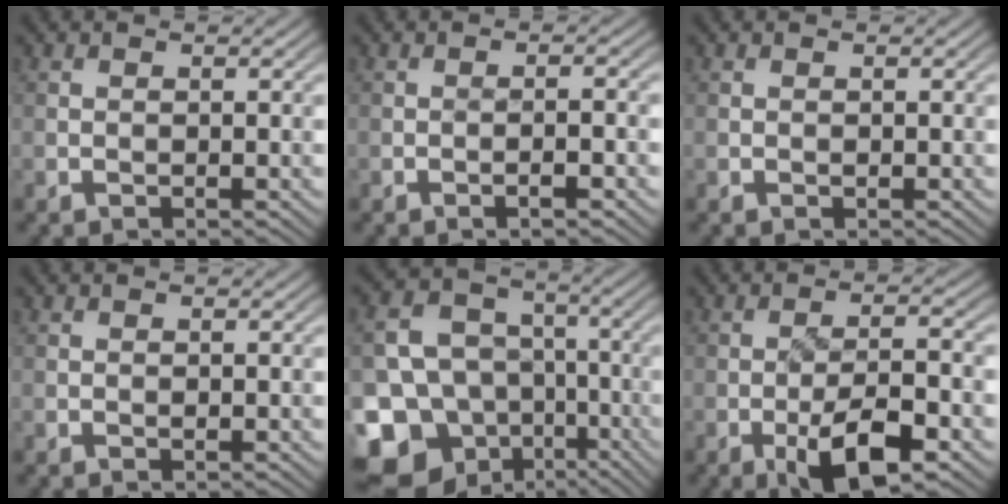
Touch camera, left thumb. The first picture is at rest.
{"total": 2.1, "force": [-1.1, 0.2, 1.8], "torque": [-0.030, 0.008, -0.019]}
{"total": 0.0}
{"total": 0.0}
{"total": 16.8, "force": [-8.5, 13.1, 6.3], "torque": [-0.180, -0.038, -0.120]}
{"total": 8.6, "force": [-4.0, 2.6, 7.2], "torque": [-0.121, 0.005, -0.069]}